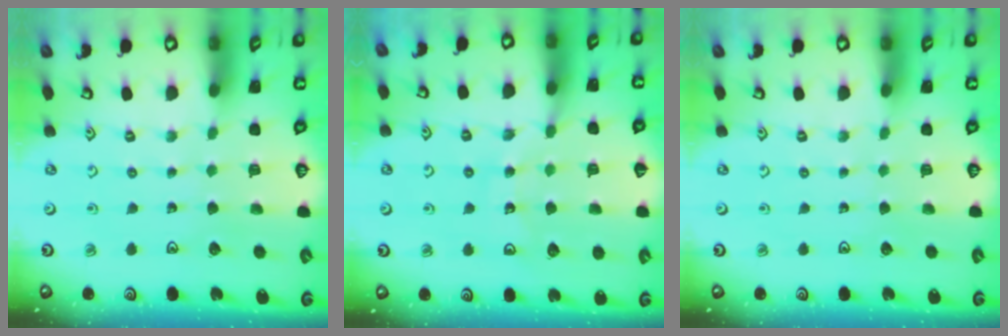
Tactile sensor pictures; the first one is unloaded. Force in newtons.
{"total": 12.9, "press": 12.6, "slide": 2.8}
{"total": 0.0}